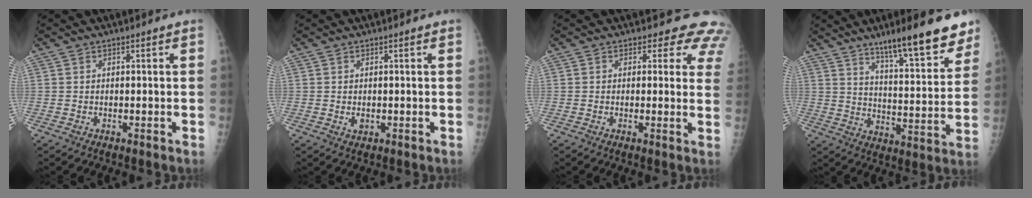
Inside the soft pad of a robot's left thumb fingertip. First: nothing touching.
{"total": 1.2, "force": [0.0, 0.8, 0.8], "torque": [-0.010, -0.002, 0.003]}
{"total": 7.5, "force": [6.0, 4.1, 2.0], "torque": [0.024, -0.022, 0.040]}
{"total": 17.6, "force": [12.4, 3.6, 12.0], "torque": [-0.137, -0.068, 0.192]}